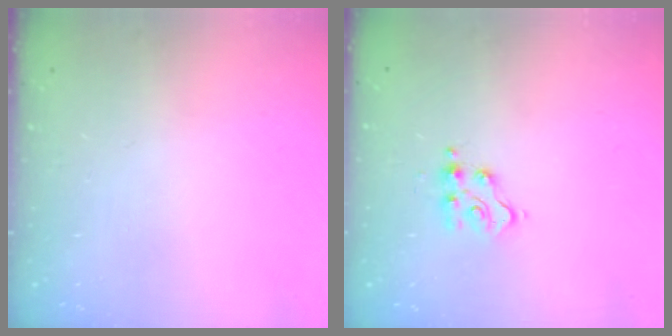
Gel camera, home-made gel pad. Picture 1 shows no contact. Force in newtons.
{"total": 6.7, "press": 6.7, "slide": 0.5}